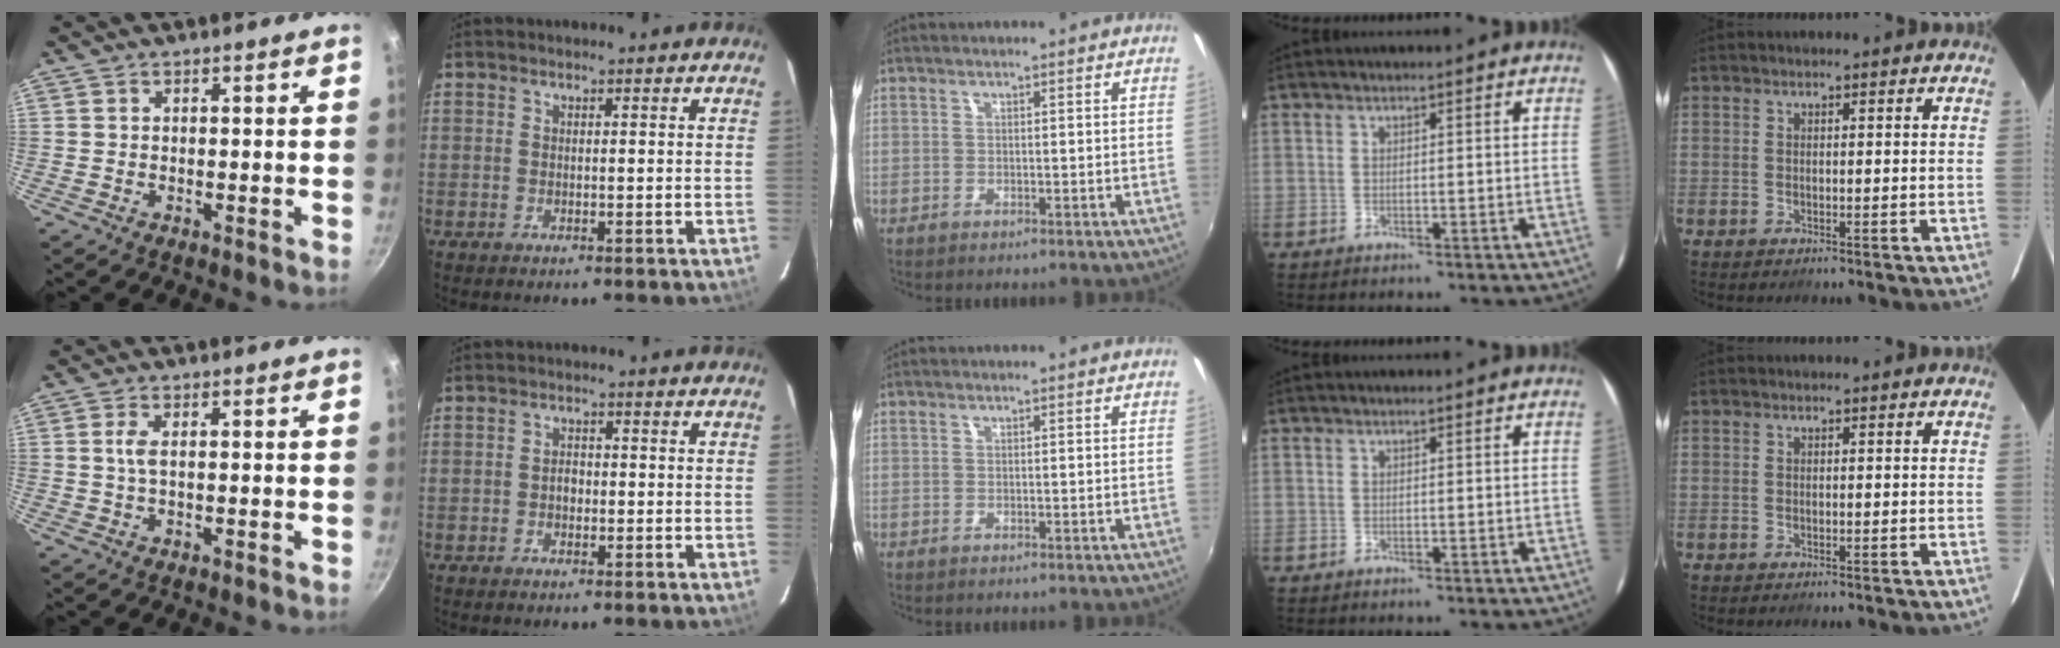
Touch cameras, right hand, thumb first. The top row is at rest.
{"thumb": {"total": 2.0, "force": [0.3, 0.6, 1.9], "torque": [-0.047, 0.002, 0.007]}, "index": {"total": 1.6, "force": [-0.4, 1.3, 0.9], "torque": [-0.015, 0.006, -0.008]}}